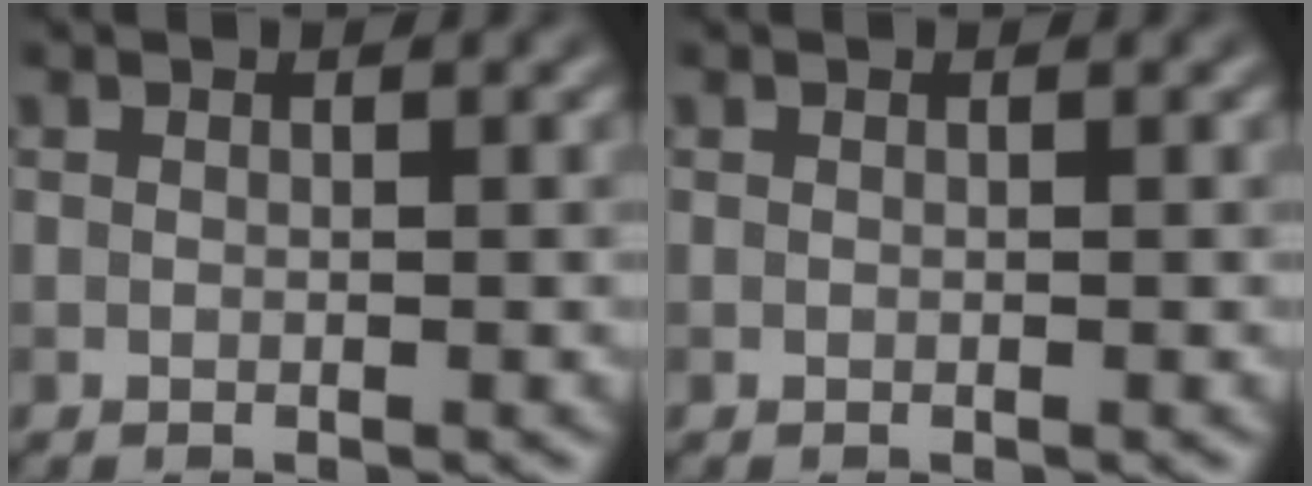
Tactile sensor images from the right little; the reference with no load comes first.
{"total": 0.0}